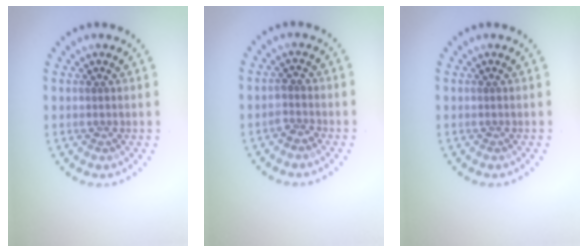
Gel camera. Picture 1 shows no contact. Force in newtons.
{"total": 1.4, "press": 1.3, "slide": 0.6}
{"total": 0.0}